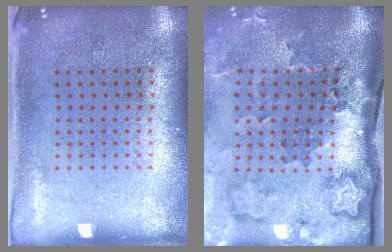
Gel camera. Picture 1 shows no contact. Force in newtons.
{"total": 3.8, "press": 2.4, "slide": 2.9}